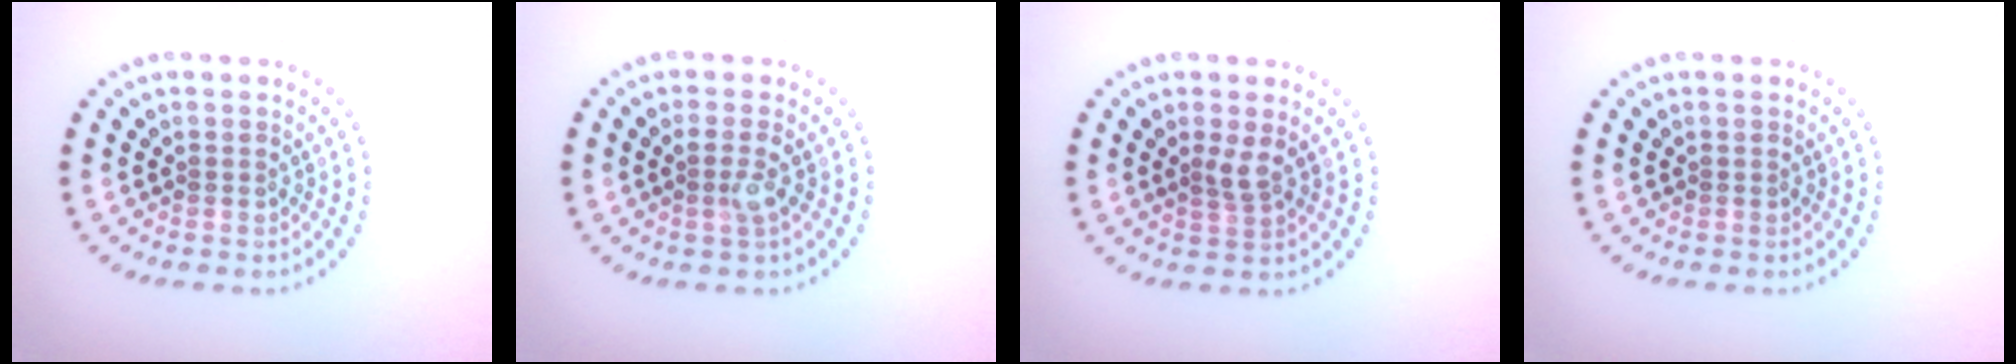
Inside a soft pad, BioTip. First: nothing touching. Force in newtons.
{"total": 1.7, "press": 1.4, "slide": 0.9}
{"total": 1.4, "press": 1.0, "slide": 1.0}
{"total": 0.0}